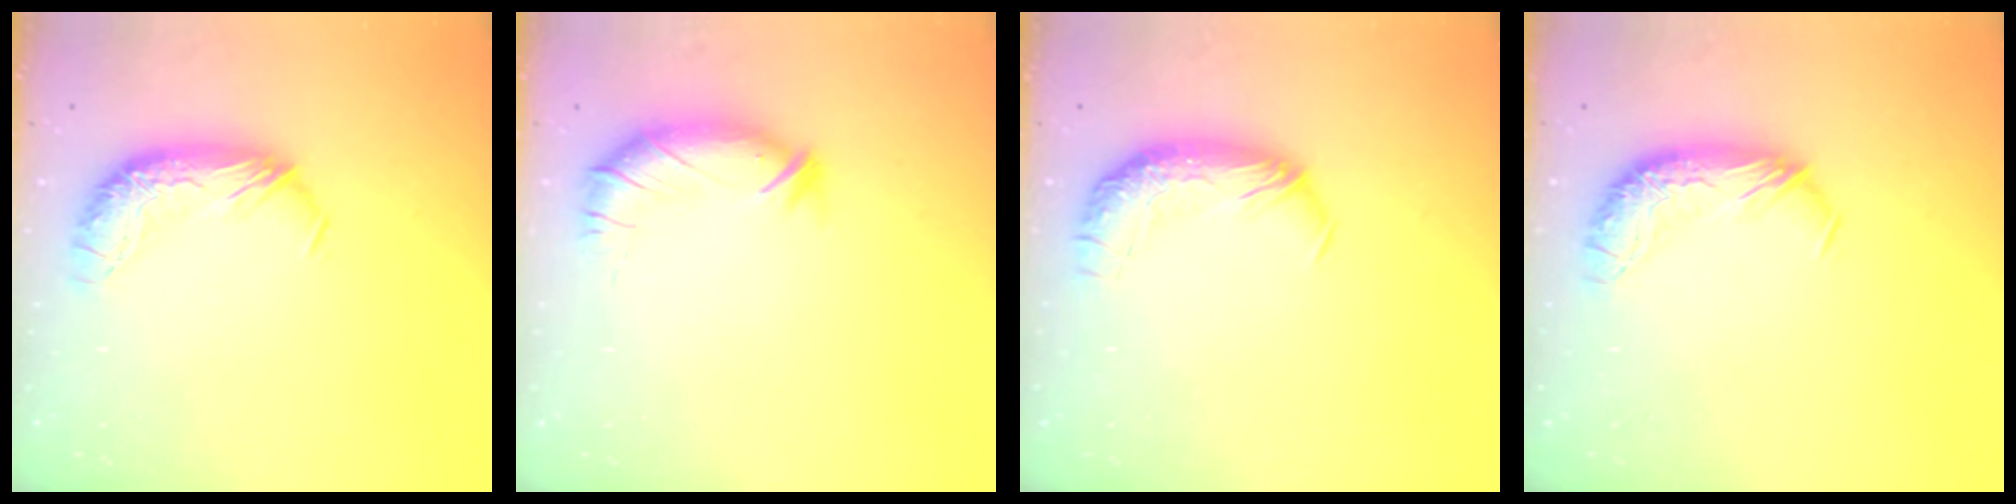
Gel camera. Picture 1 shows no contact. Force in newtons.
{"total": 3.2, "press": 2.5, "slide": 1.9}
{"total": 2.5, "press": 1.3, "slide": 2.2}
{"total": 0.0}